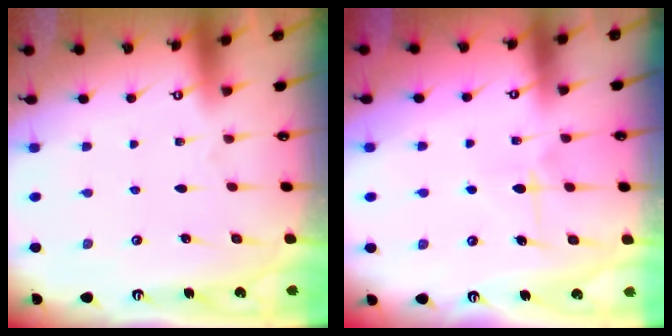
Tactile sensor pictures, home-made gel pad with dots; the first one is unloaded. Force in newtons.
{"total": 5.8, "press": 5.7, "slide": 0.5}